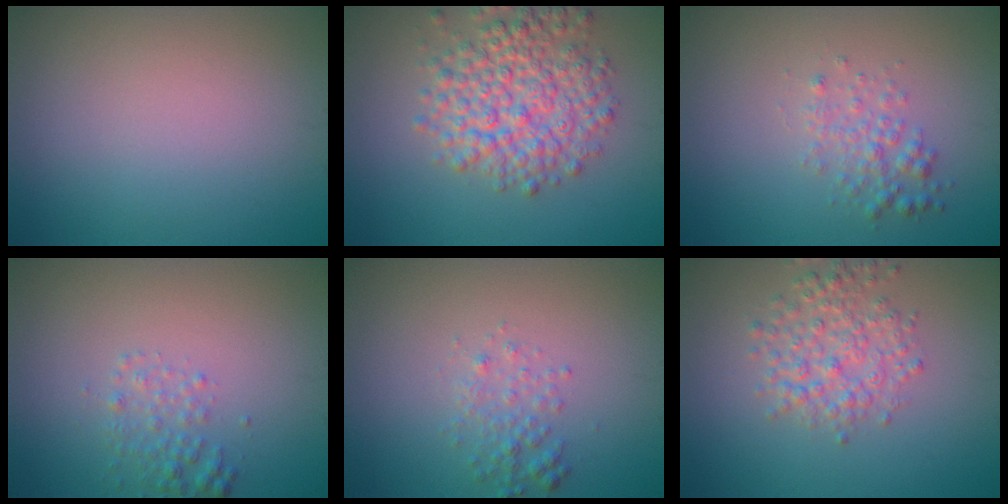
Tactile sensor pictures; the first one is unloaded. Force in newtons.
{"total": 6.3, "press": 6.3, "slide": 0.3}
{"total": 2.0, "press": 2.0, "slide": 0.0}
{"total": 1.7, "press": 1.7, "slide": 0.1}
{"total": 1.8, "press": 1.8, "slide": 0.1}
{"total": 3.5, "press": 3.5, "slide": 0.1}